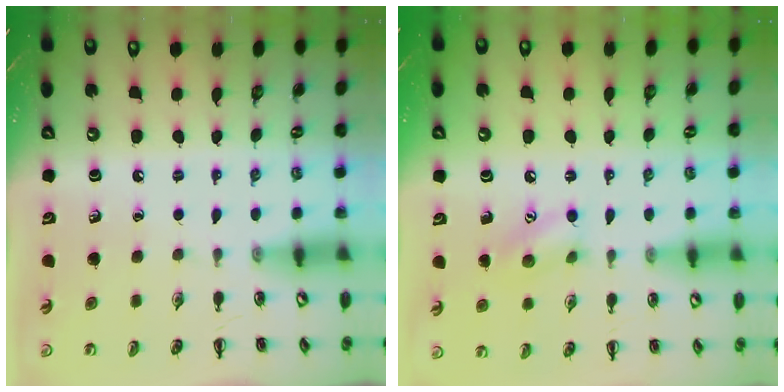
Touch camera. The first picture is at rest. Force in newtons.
{"total": 8.5, "press": 8.4, "slide": 0.7}